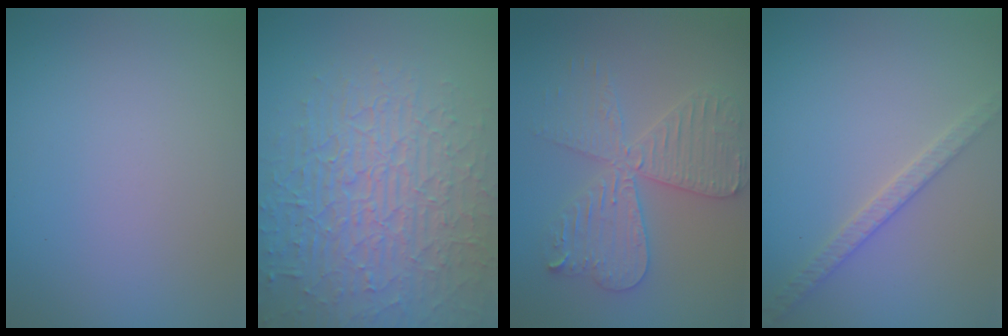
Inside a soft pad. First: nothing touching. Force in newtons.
{"total": 9.1, "press": 6.3, "slide": 6.5}
{"total": 5.5, "press": 5.5, "slide": 0.8}
{"total": 2.5, "press": 2.4, "slide": 0.4}